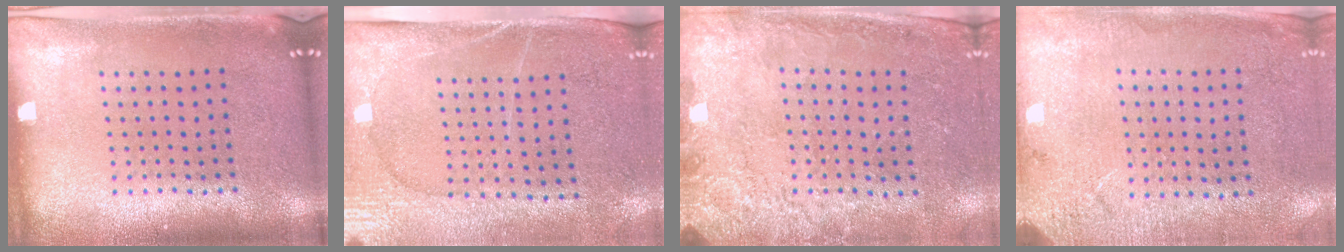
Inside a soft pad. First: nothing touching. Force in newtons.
{"total": 2.9, "press": 2.6, "slide": 1.3}
{"total": 2.6, "press": 2.4, "slide": 1.1}
{"total": 2.6, "press": 2.4, "slide": 0.9}